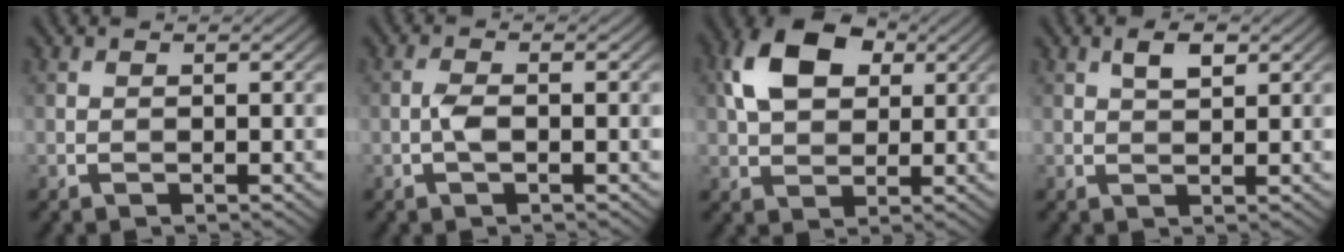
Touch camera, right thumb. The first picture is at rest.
{"total": 2.0, "force": [-0.6, 0.6, 1.8], "torque": [-0.043, 0.005, -0.014]}
{"total": 9.4, "force": [2.9, 6.2, 6.5], "torque": [-0.145, 0.018, 0.047]}
{"total": 2.5, "force": [1.1, 1.0, 1.9], "torque": [-0.036, 0.004, 0.021]}